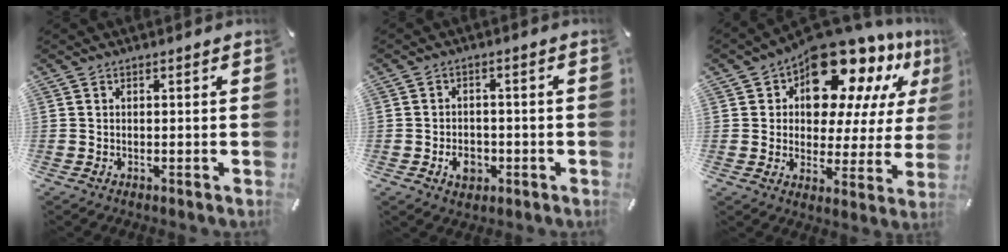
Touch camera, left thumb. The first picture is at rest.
{"total": 5.5, "force": [-2.0, 4.1, 3.0], "torque": [-0.054, 0.003, -0.037]}
{"total": 17.7, "force": [13.1, 8.9, 7.9], "torque": [-0.129, -0.101, 0.225]}